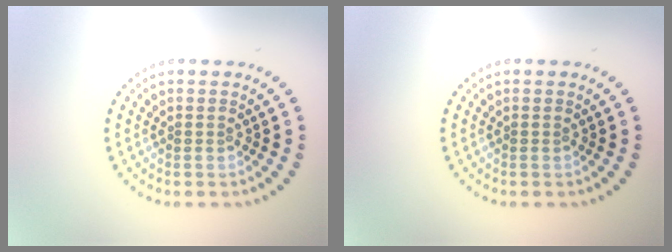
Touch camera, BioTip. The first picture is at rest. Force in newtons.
{"total": 0.0}